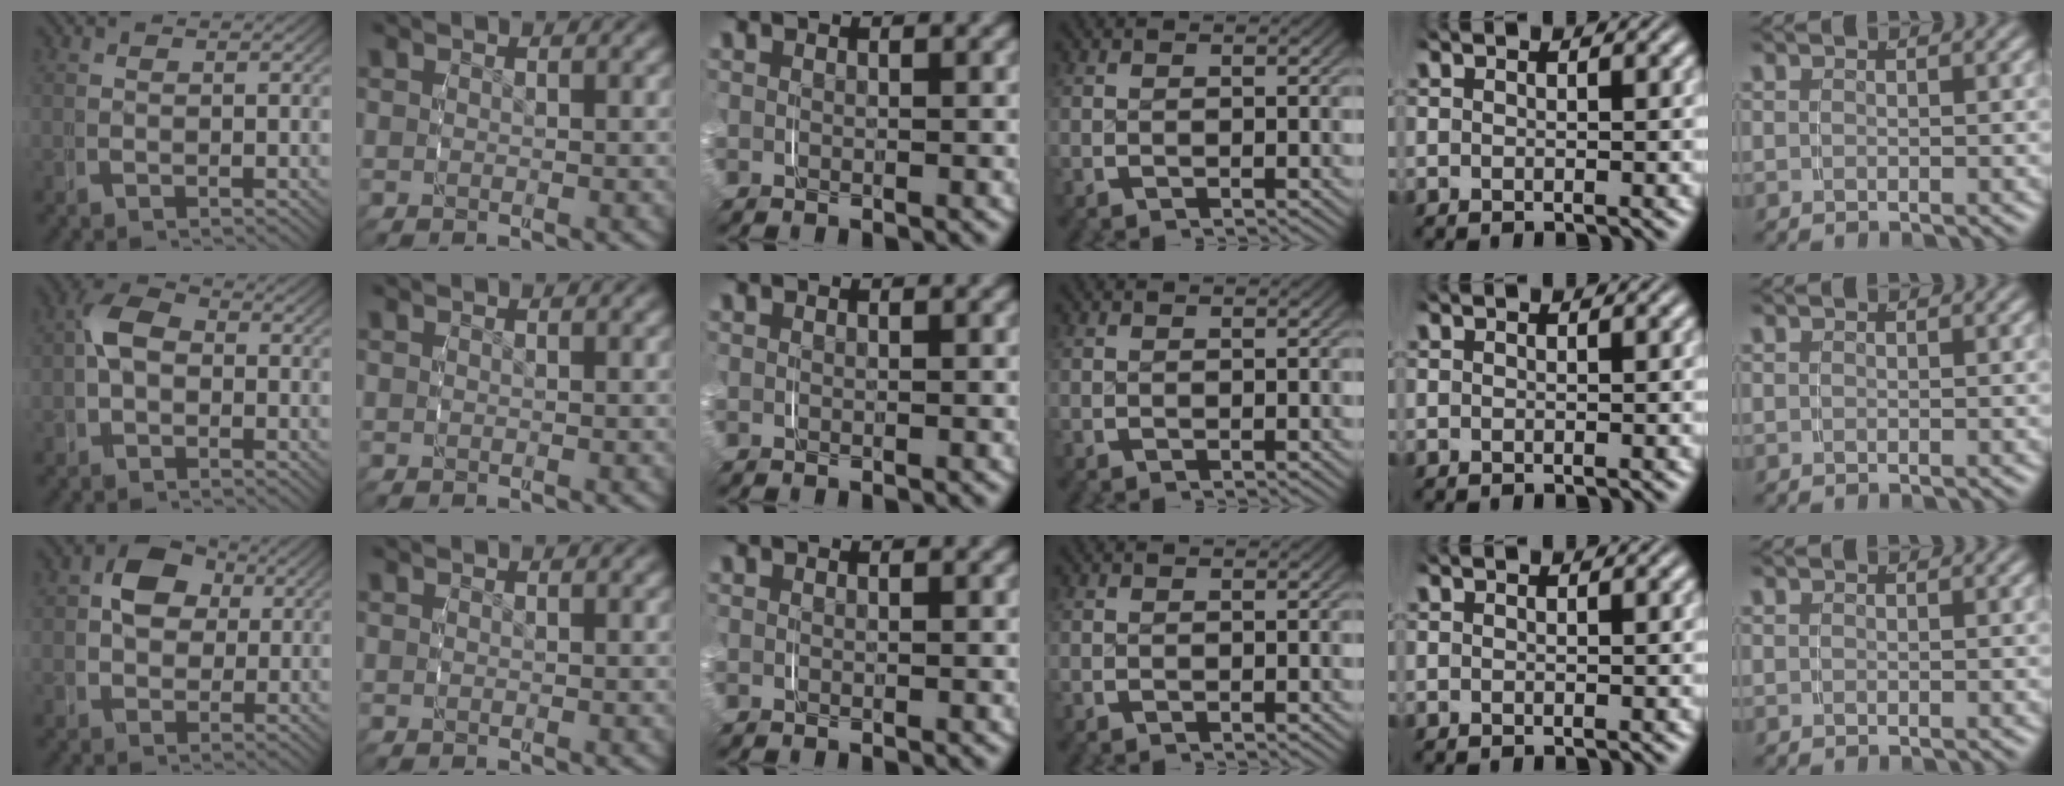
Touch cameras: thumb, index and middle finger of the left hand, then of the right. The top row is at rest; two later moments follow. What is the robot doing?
{"motion": "grasp_and_lifting", "object": "string"}